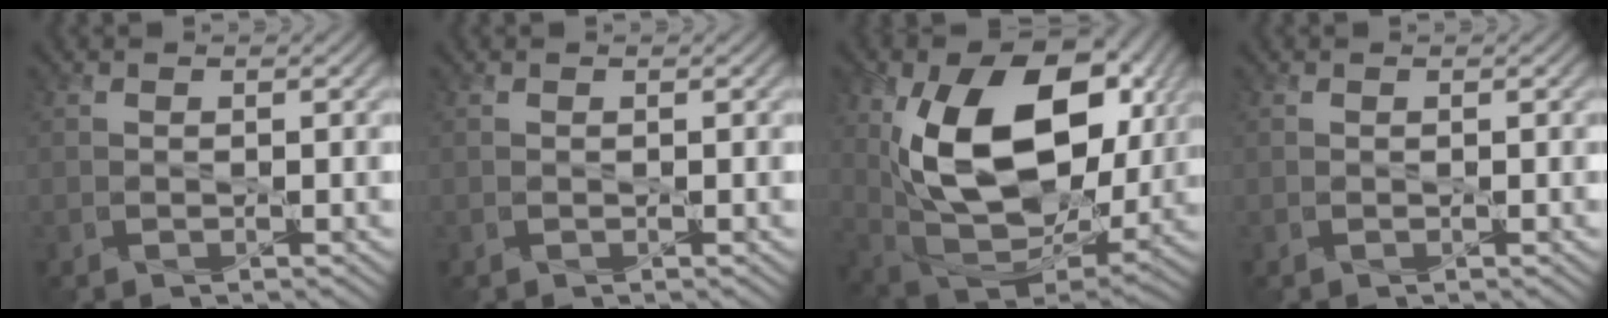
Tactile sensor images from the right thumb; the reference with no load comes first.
{"total": 0.0}
{"total": 18.4, "force": [4.8, 11.4, 13.6], "torque": [-0.248, -0.013, 0.090]}
{"total": 0.0}